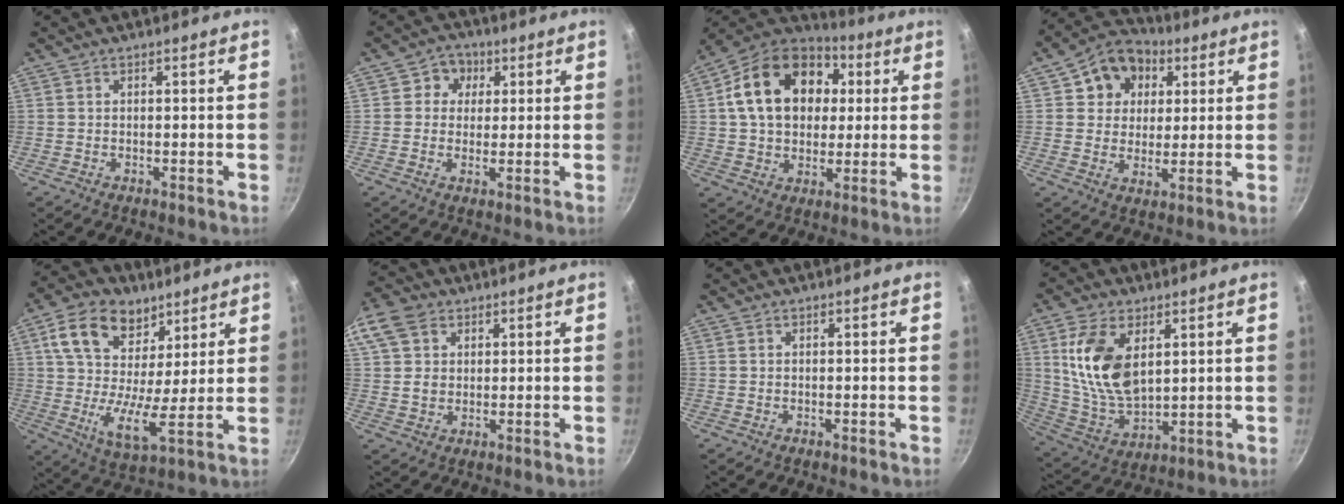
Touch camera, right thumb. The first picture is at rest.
{"total": 5.2, "force": [1.6, 4.7, 1.6], "torque": [0.013, -0.004, 0.015]}
{"total": 20.9, "force": [4.6, 15.4, 13.4], "torque": [-0.209, 0.022, 0.069]}
{"total": 11.8, "force": [4.3, 9.6, 5.3], "torque": [-0.057, -0.001, 0.061]}
{"total": 15.3, "force": [7.3, 9.2, 9.8], "torque": [-0.152, -0.030, 0.122]}
{"total": 10.7, "force": [4.5, 8.0, 5.5], "torque": [-0.108, 0.002, 0.079]}
{"total": 0.0}
{"total": 15.1, "force": [4.4, 8.6, 11.6], "torque": [-0.209, -0.029, 0.098]}